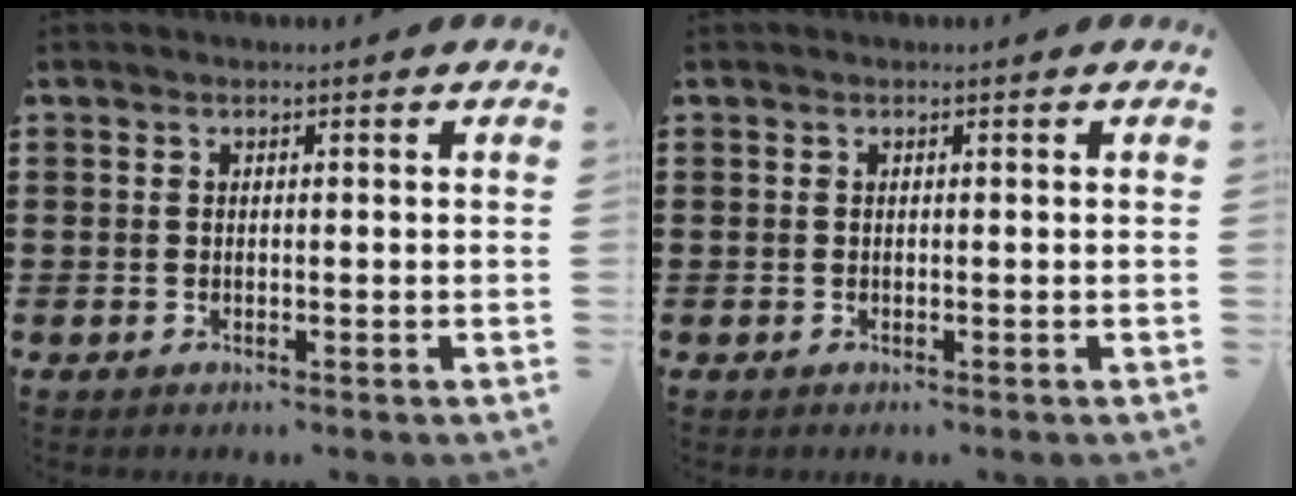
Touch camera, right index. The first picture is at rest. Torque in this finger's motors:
{"motor_torque": [-0.08, 0.02, 0.00, 0.00]}